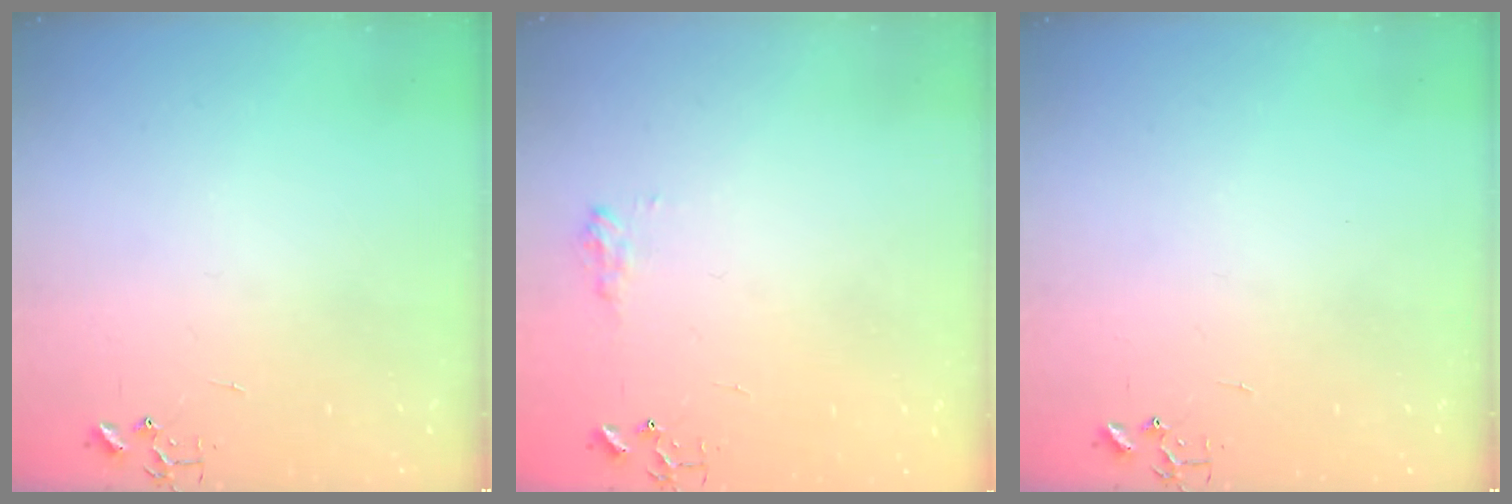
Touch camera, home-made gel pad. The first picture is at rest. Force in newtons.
{"total": 7.8, "press": 7.8, "slide": 0.7}
{"total": 0.0}